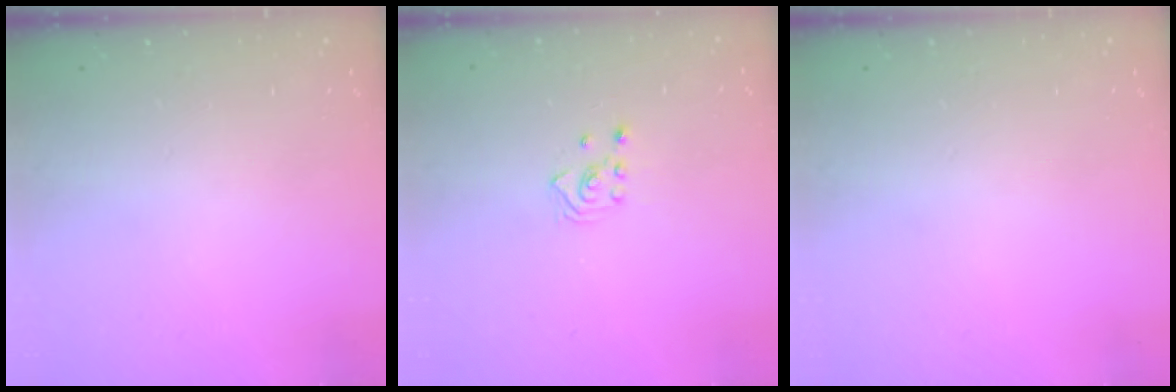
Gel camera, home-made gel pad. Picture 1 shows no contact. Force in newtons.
{"total": 2.6, "press": 2.4, "slide": 0.9}
{"total": 0.0}